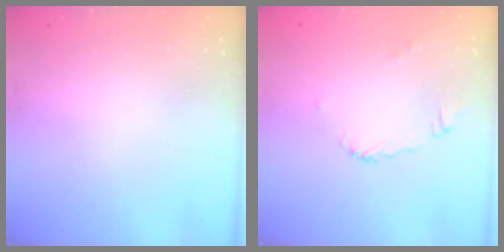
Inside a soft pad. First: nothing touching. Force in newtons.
{"total": 4.6, "press": 4.6, "slide": 0.4}